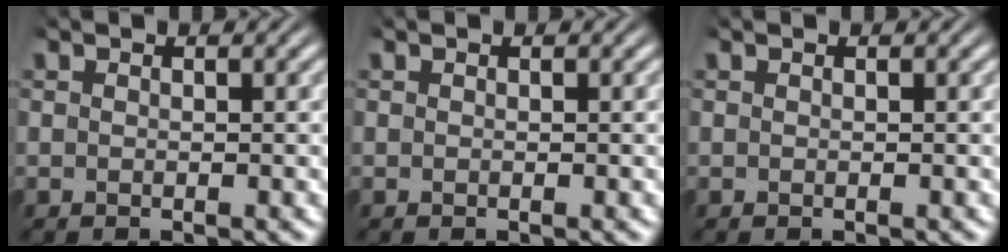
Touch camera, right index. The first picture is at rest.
{"total": 0.0}
{"total": 0.0}